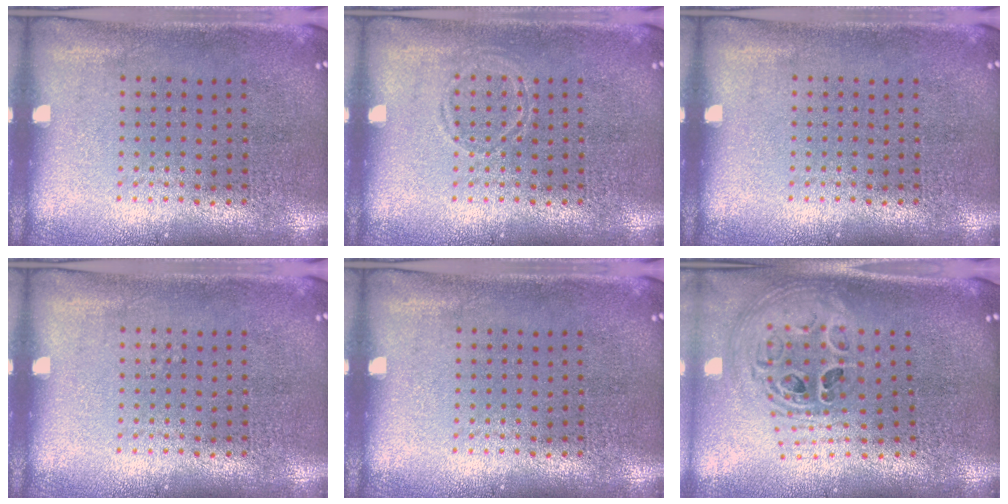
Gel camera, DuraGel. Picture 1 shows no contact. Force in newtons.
{"total": 0.8, "press": 0.8, "slide": 0.1}
{"total": 0.0}
{"total": 0.0}
{"total": 0.0}
{"total": 1.8, "press": 1.6, "slide": 1.0}